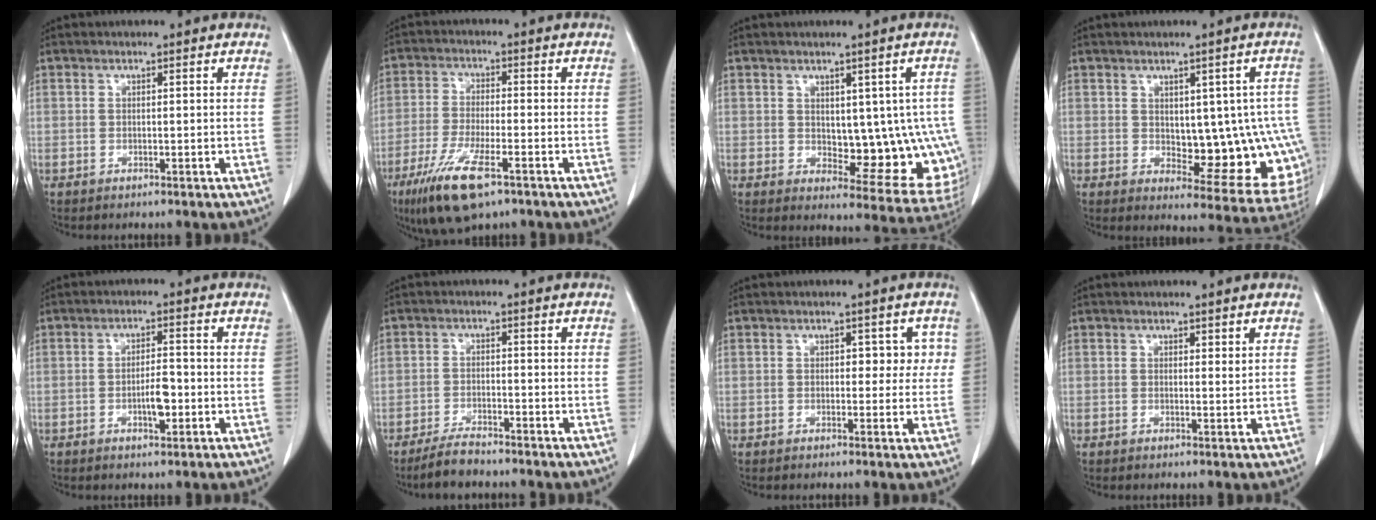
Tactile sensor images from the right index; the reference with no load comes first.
{"total": 10.6, "force": [-6.2, 2.3, 8.3], "torque": [-0.165, -0.024, -0.107]}
{"total": 11.9, "force": [0.0, 5.7, 10.5], "torque": [-0.106, 0.002, 0.019]}
{"total": 12.8, "force": [-0.3, 5.7, 11.5], "torque": [-0.109, 0.009, 0.017]}
{"total": 4.0, "force": [-1.2, 1.2, 3.6], "torque": [-0.065, 0.003, -0.014]}
{"total": 3.9, "force": [-3.5, 0.8, 1.5], "torque": [-0.034, -0.008, -0.064]}
{"total": 3.6, "force": [0.7, 2.4, 2.6], "torque": [-0.014, 0.015, 0.006]}
{"total": 0.8, "force": [0.7, 0.3, 0.4], "torque": [-0.003, -0.005, 0.008]}